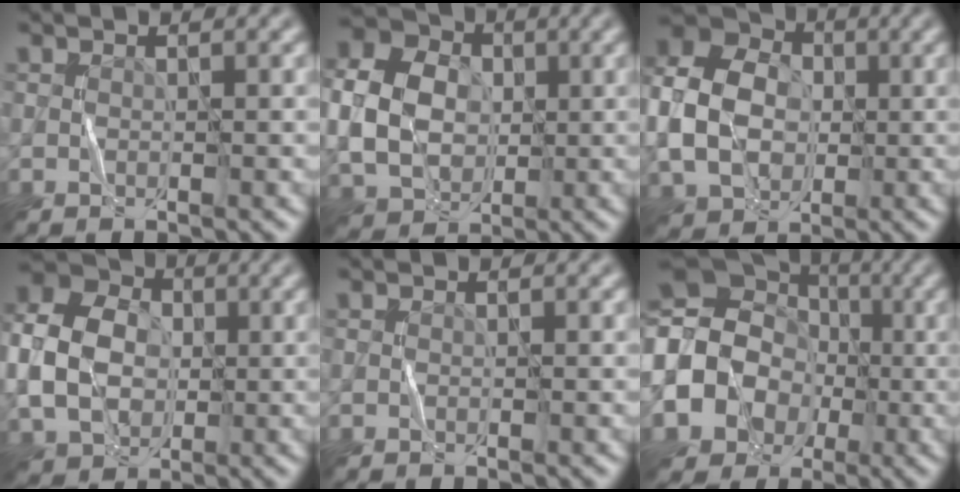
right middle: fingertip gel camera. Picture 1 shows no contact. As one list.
[{"total": 7.2, "force": [0.1, 5.7, 4.4], "torque": [-0.108, 0.010, -0.002]}, {"total": 9.5, "force": [-0.7, 7.4, 5.9], "torque": [-0.135, 0.001, -0.023]}, {"total": 8.1, "force": [-0.4, 6.2, 5.1], "torque": [-0.129, 0.006, -0.013]}, {"total": 0.0}, {"total": 13.1, "force": [-2.1, 11.8, 5.3], "torque": [-0.127, 0.003, -0.065]}]